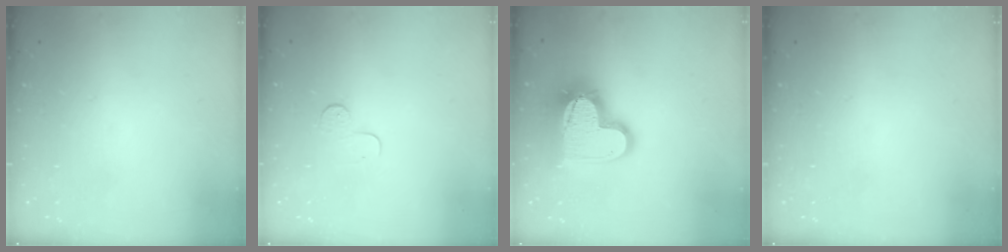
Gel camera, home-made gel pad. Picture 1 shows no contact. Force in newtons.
{"total": 5.0, "press": 4.9, "slide": 0.5}
{"total": 17.1, "press": 17.0, "slide": 1.4}
{"total": 0.0}